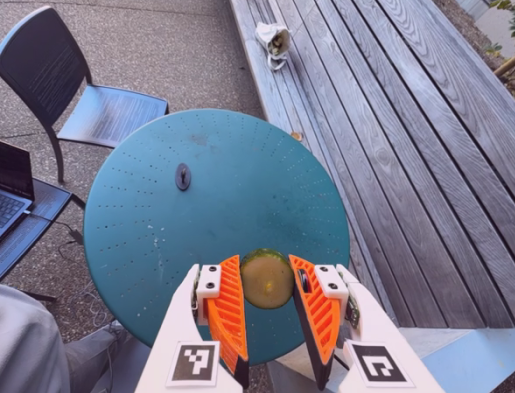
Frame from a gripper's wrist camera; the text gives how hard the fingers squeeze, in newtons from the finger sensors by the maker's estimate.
{"total": 10.1, "left": 9.8, "right": 10.4}